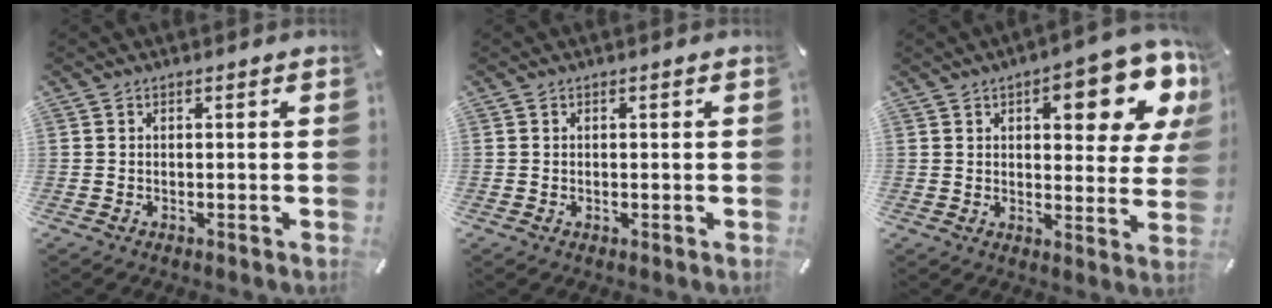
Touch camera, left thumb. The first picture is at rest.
{"total": 0.0}
{"total": 15.7, "force": [7.3, 6.3, 12.4], "torque": [-0.151, -0.033, 0.113]}